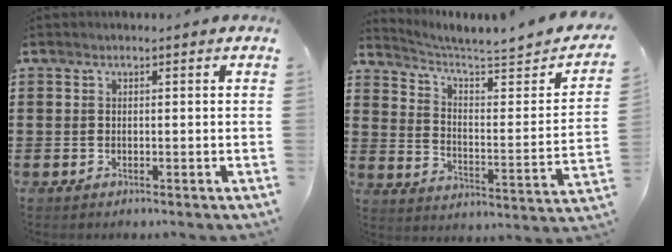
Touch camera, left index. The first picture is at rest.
{"total": 3.3, "force": [2.9, 0.3, 1.6], "torque": [-0.053, -0.029, 0.038]}